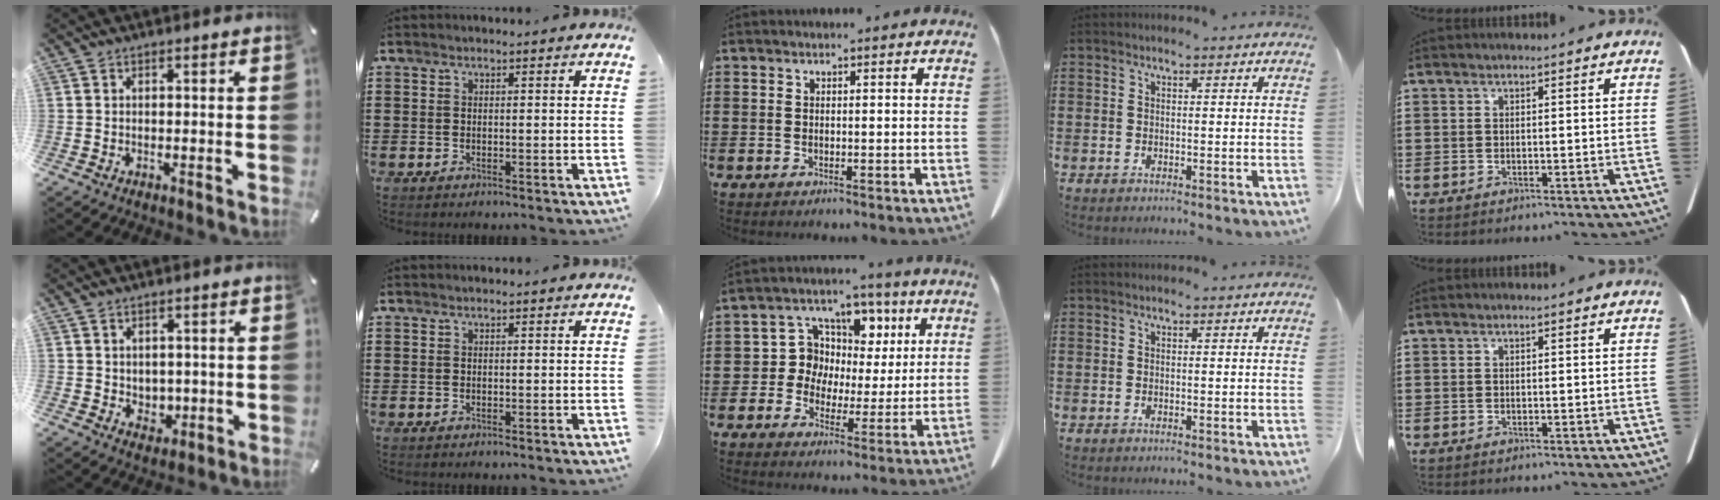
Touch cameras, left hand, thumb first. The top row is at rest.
{"thumb": {"total": 3.9, "force": [1.3, 3.6, 0.6], "torque": [0.004, -0.007, 0.020]}, "middle": {"total": 7.8, "force": [1.9, 7.2, 2.4], "torque": [-0.080, -0.007, 0.034]}}